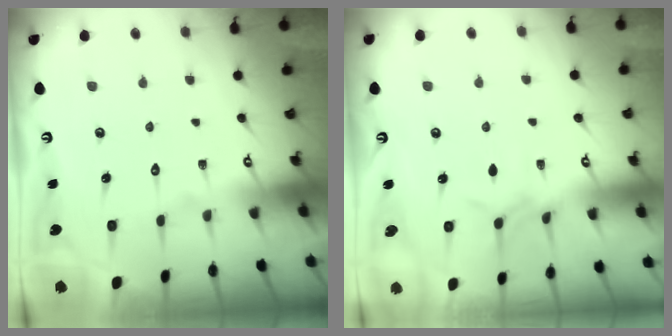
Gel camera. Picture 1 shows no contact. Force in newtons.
{"total": 4.6, "press": 4.6, "slide": 0.6}